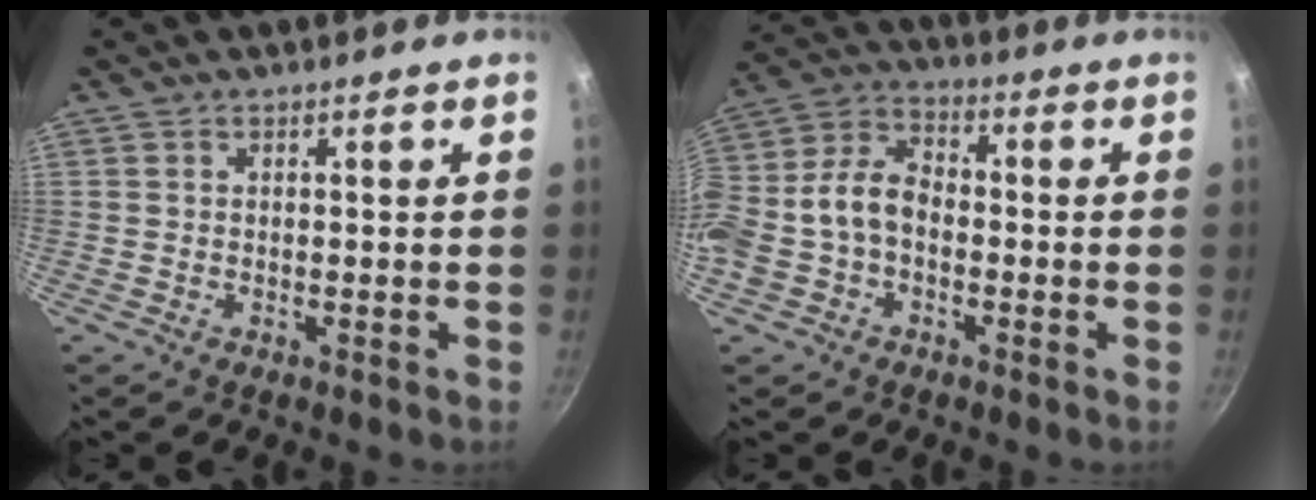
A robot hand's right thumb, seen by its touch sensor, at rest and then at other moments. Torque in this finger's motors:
{"motor_torque": [-0.11, 1.02, 0.27, -0.24, 0.13]}